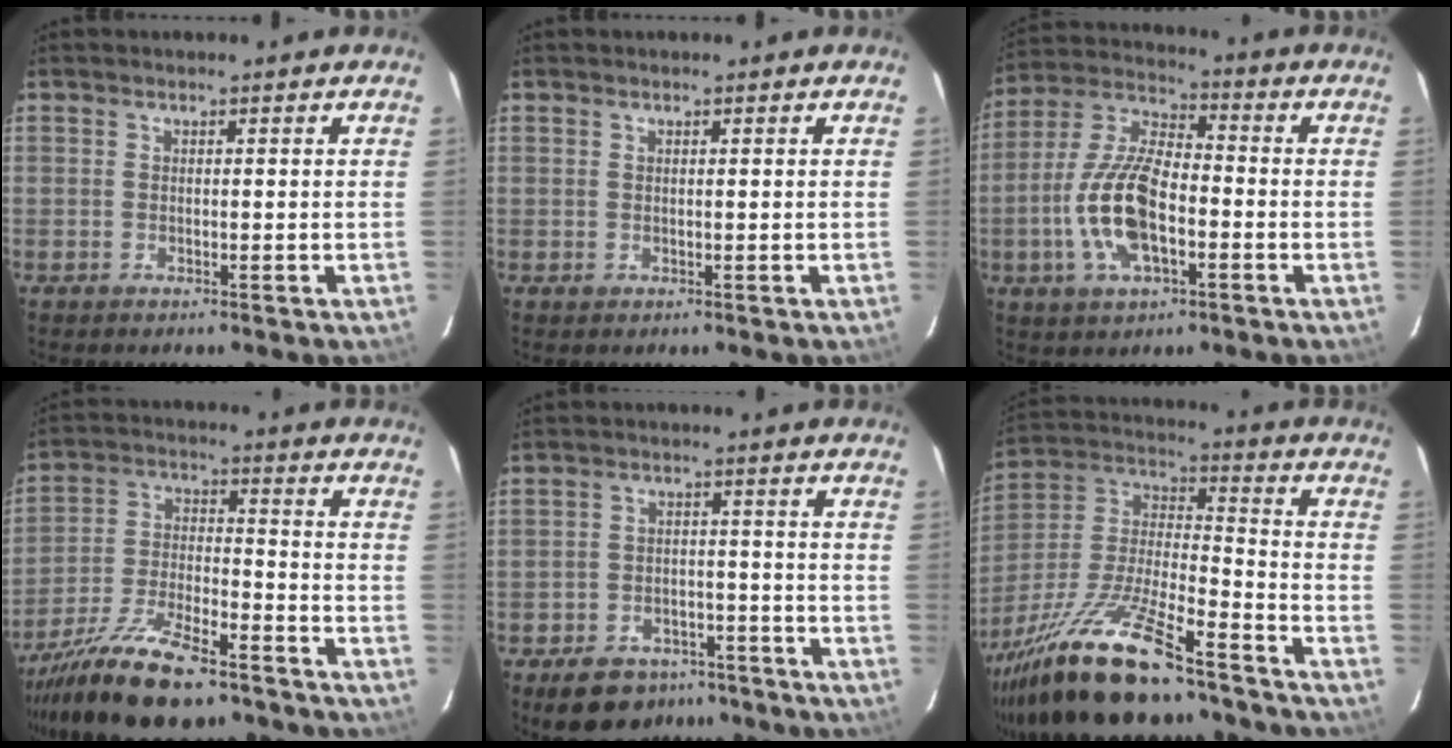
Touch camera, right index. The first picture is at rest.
{"total": 0.6, "force": [0.2, 0.6, 0.1], "torque": [0.001, 0.003, 0.003]}
{"total": 14.7, "force": [-4.0, 6.4, 12.6], "torque": [-0.270, 0.002, -0.077]}
{"total": 16.8, "force": [-12.6, 5.4, 9.8], "torque": [-0.201, -0.025, -0.221]}
{"total": 11.7, "force": [-8.5, 6.9, 4.2], "torque": [-0.107, 0.016, -0.110]}
{"total": 24.2, "force": [-17.7, 5.7, 15.5], "torque": [-0.310, -0.027, -0.305]}